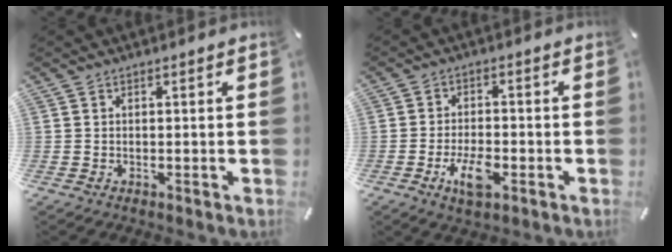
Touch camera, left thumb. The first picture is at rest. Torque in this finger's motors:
{"motor_torque": [0.59, 0.98, 0.10, 0.08, 0.12]}